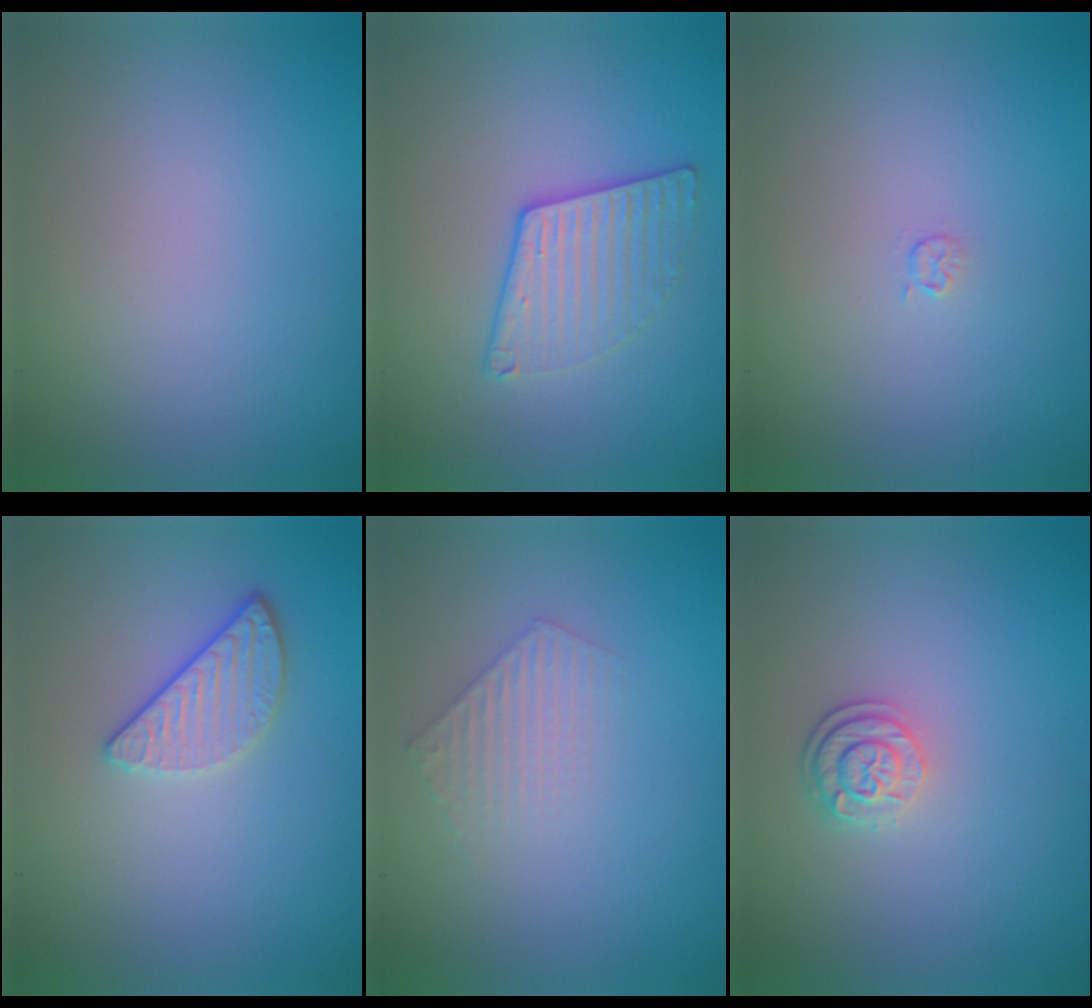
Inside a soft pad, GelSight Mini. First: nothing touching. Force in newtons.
{"total": 3.1, "press": 2.8, "slide": 1.4}
{"total": 0.6, "press": 0.3, "slide": 0.6}
{"total": 2.4, "press": 2.1, "slide": 1.1}
{"total": 1.9, "press": 1.9, "slide": 0.3}
{"total": 2.5, "press": 1.9, "slide": 1.6}